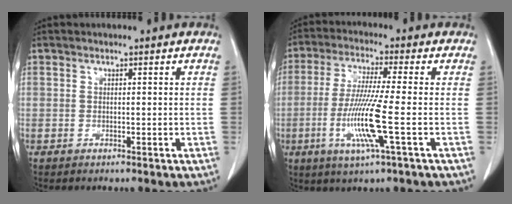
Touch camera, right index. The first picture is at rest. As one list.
[{"total": 10.3, "force": [-2.7, -0.7, 9.9], "torque": [-0.206, -0.019, -0.058]}]